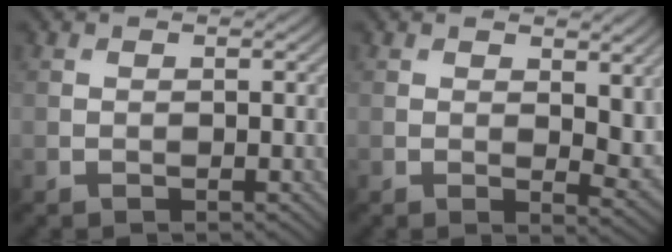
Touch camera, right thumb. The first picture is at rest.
{"total": 5.2, "force": [1.6, 2.6, 4.2], "torque": [-0.062, -0.009, 0.028]}